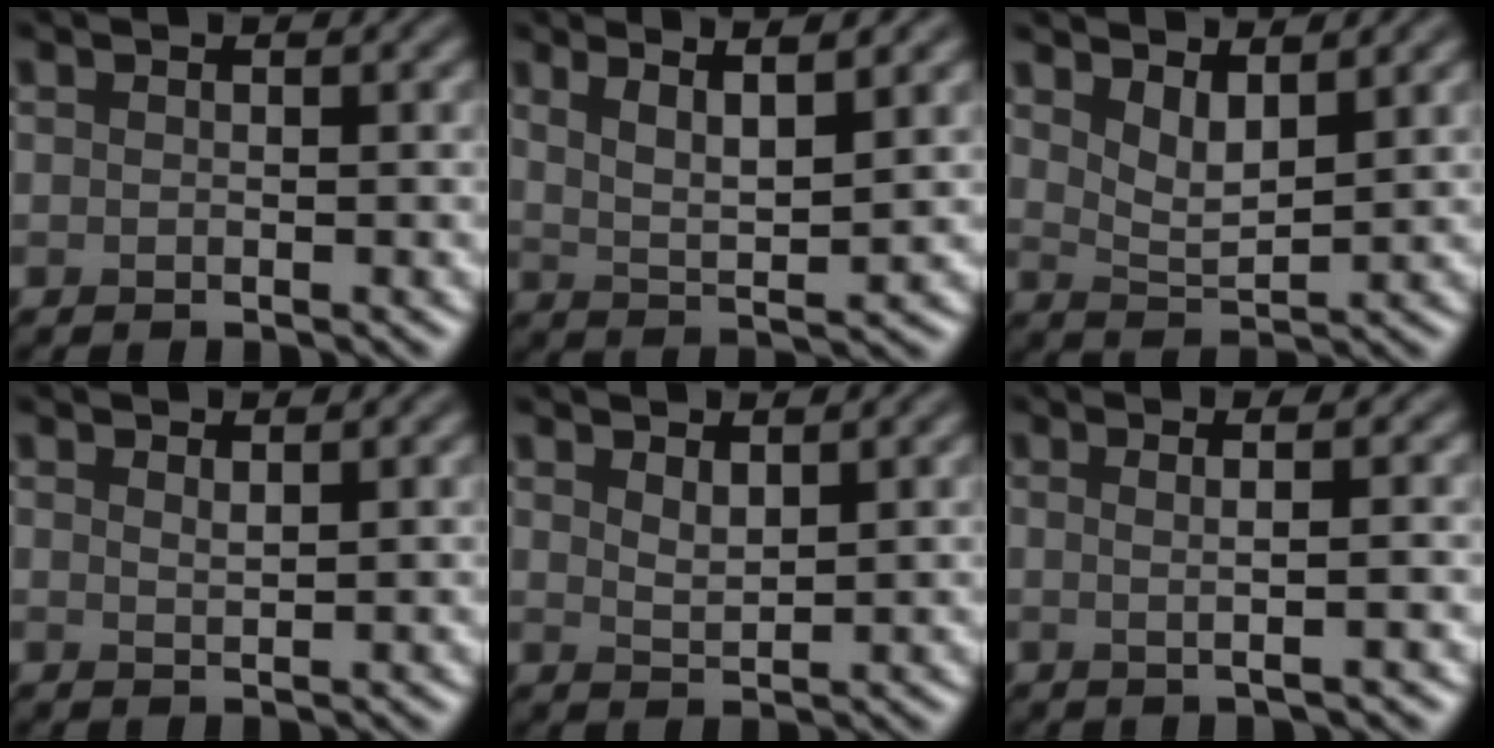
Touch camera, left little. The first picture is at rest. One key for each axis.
{"total": 4.4, "fx": 2.7, "fy": 0.8, "fz": 3.4, "tx": -0.059, "ty": -0.002, "tz": 0.049}
{"total": 3.0, "fx": 2.0, "fy": 1.0, "fz": 2.0, "tx": -0.041, "ty": -0.012, "tz": 0.040}
{"total": 0.9, "fx": 0.8, "fy": 0.1, "fz": 0.4, "tx": -0.007, "ty": 0.000, "tz": 0.015}
{"total": 1.7, "fx": 1.4, "fy": 0.5, "fz": 0.9, "tx": -0.020, "ty": -0.003, "tz": 0.029}
{"total": 4.1, "fx": 1.1, "fy": 1.8, "fz": 3.6, "tx": -0.031, "ty": 0.016, "tz": -0.018}